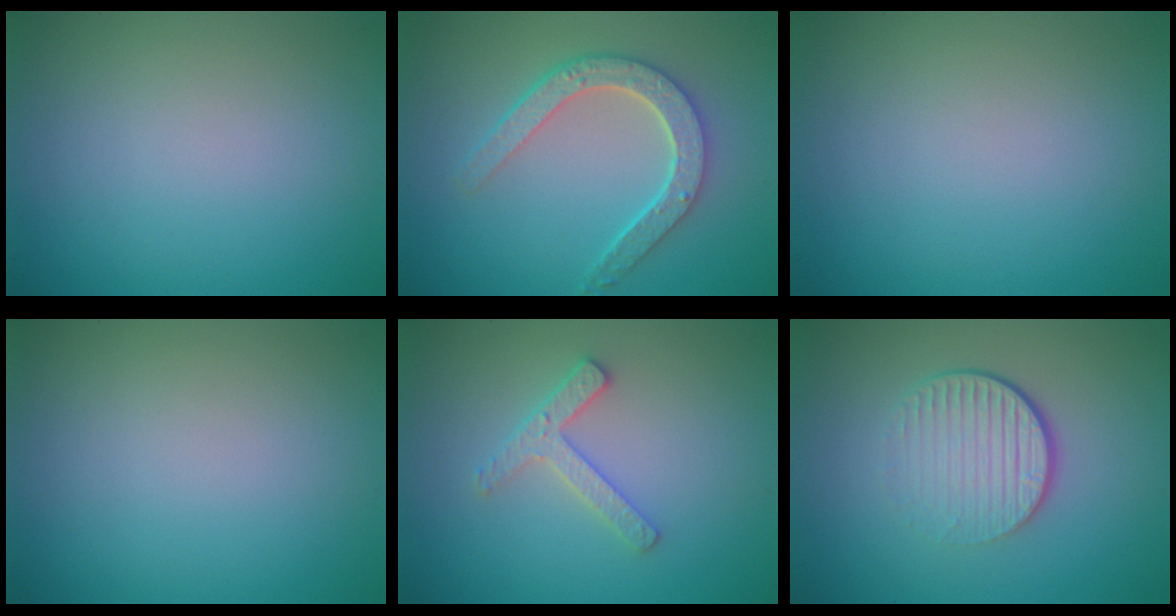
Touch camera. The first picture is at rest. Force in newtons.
{"total": 4.6, "press": 3.6, "slide": 2.9}
{"total": 0.0}
{"total": 0.0}
{"total": 2.4, "press": 2.4, "slide": 0.4}
{"total": 4.6, "press": 2.8, "slide": 3.6}